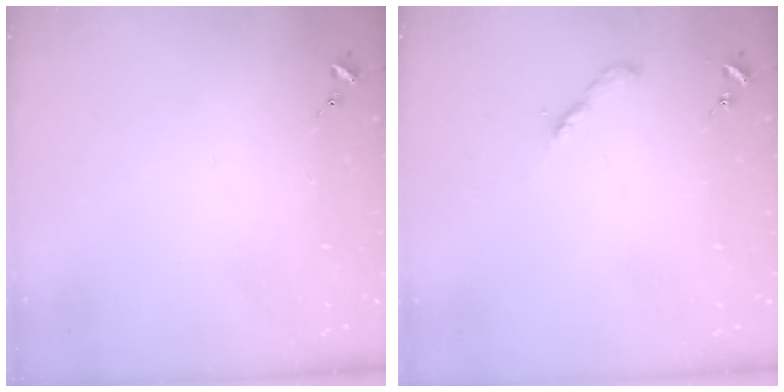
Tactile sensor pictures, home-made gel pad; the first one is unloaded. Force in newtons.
{"total": 2.0, "press": 2.0, "slide": 0.2}